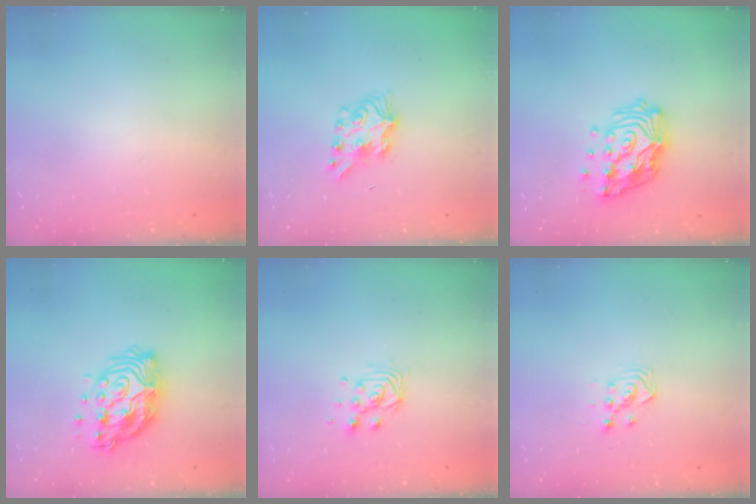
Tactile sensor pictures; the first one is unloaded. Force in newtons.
{"total": 7.2, "press": 7.2, "slide": 0.2}
{"total": 16.1, "press": 16.0, "slide": 2.3}
{"total": 15.0, "press": 14.9, "slide": 1.3}
{"total": 6.8, "press": 6.8, "slide": 0.5}
{"total": 3.6, "press": 3.6, "slide": 0.4}